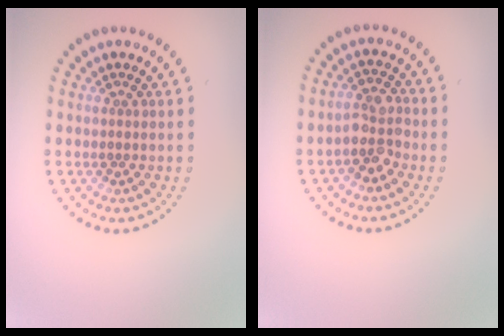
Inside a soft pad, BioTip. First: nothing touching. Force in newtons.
{"total": 3.1, "press": 2.8, "slide": 1.3}